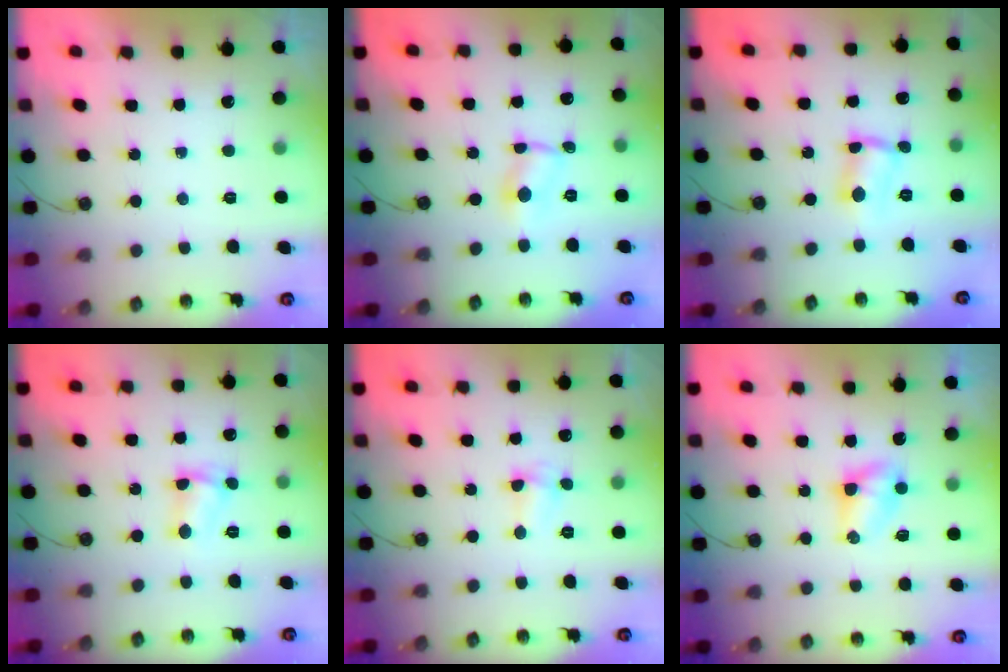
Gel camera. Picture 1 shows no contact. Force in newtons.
{"total": 2.0, "press": 2.0, "slide": 0.1}
{"total": 2.8, "press": 2.8, "slide": 0.6}
{"total": 3.4, "press": 3.4, "slide": 0.2}
{"total": 2.9, "press": 2.8, "slide": 0.7}
{"total": 4.9, "press": 4.8, "slide": 0.6}